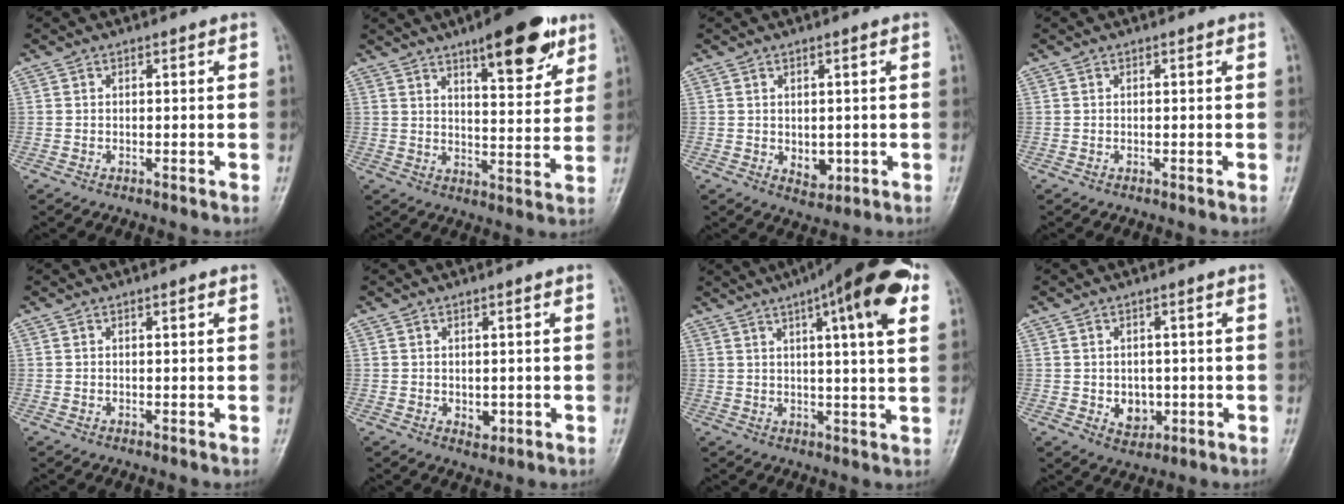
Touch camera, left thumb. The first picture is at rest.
{"total": 13.9, "force": [8.5, 4.5, 10.0], "torque": [-0.109, -0.041, 0.119]}
{"total": 3.8, "force": [-0.3, 2.5, 2.8], "torque": [-0.024, -0.004, 0.005]}
{"total": 0.0}
{"total": 0.7, "force": [0.4, 0.1, 0.6], "torque": [-0.010, 0.000, 0.004]}
{"total": 2.4, "force": [-0.2, 1.6, 1.8], "torque": [-0.015, -0.004, 0.004]}
{"total": 17.7, "force": [8.6, 3.4, 15.1], "torque": [-0.205, -0.004, 0.117]}
{"total": 4.4, "force": [-0.5, 3.5, 2.6], "torque": [-0.020, -0.001, 0.002]}